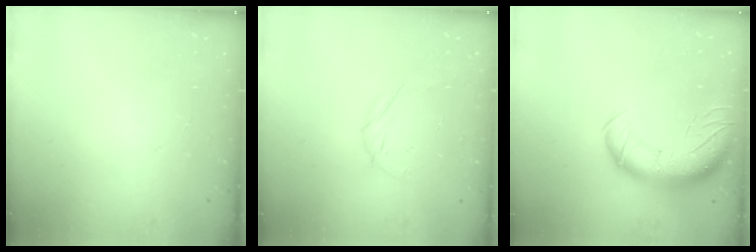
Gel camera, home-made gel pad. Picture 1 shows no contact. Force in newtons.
{"total": 4.8, "press": 4.7, "slide": 1.1}
{"total": 15.2, "press": 14.7, "slide": 3.6}